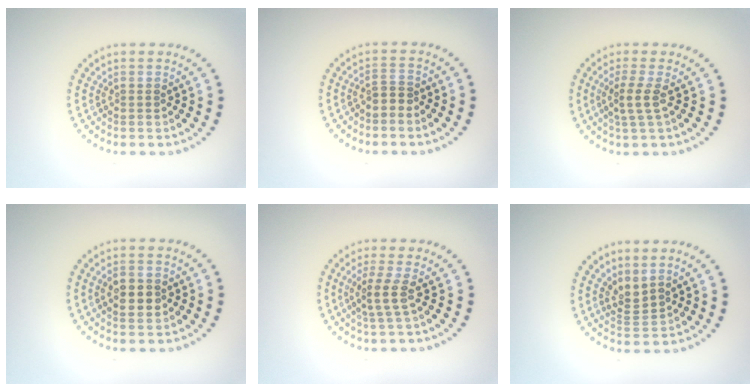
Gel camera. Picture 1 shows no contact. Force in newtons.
{"total": 1.6, "press": 1.3, "slide": 0.9}
{"total": 2.1, "press": 1.6, "slide": 1.4}
{"total": 2.3, "press": 2.3, "slide": 0.2}
{"total": 2.1, "press": 1.6, "slide": 1.4}
{"total": 2.2, "press": 1.5, "slide": 1.6}